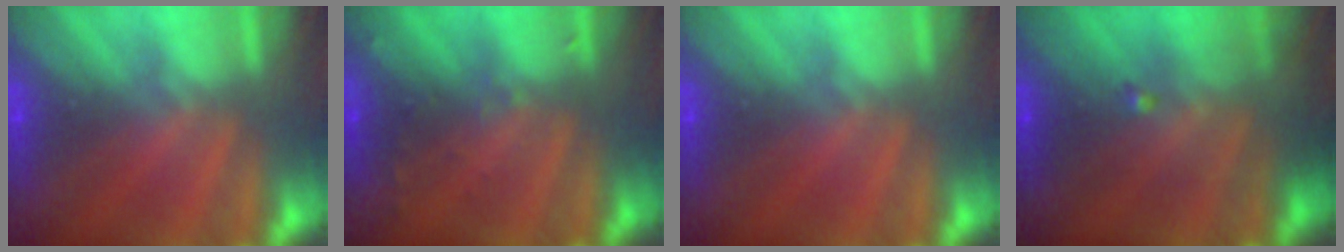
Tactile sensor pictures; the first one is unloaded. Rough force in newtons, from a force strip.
{"total": 2.9}
{"total": 0.0}
{"total": 7.5}